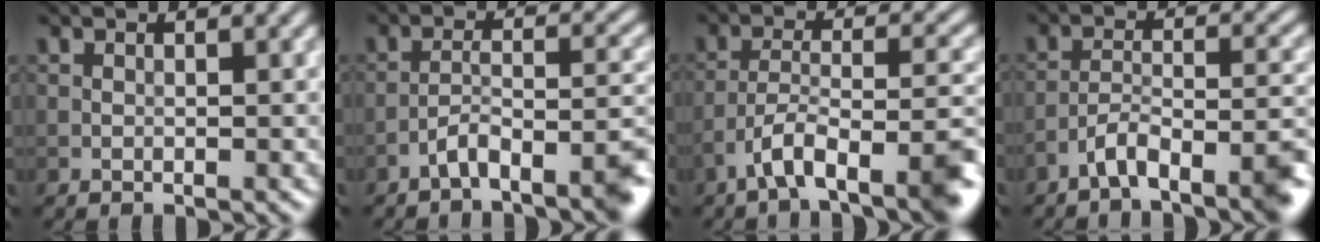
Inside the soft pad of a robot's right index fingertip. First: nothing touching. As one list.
[{"total": 5.1, "force": [-3.7, 0.9, 3.5], "torque": [-0.054, 0.008, -0.065]}, {"total": 8.0, "force": [-5.0, 2.3, 5.7], "torque": [-0.089, 0.003, -0.086]}, {"total": 6.1, "force": [-4.5, 1.3, 4.0], "torque": [-0.061, 0.003, -0.079]}]